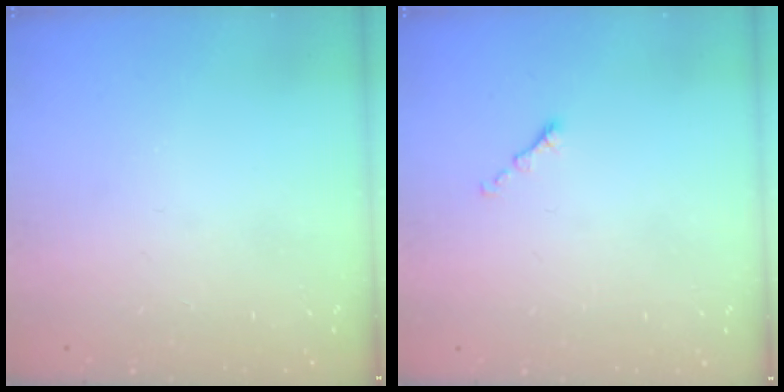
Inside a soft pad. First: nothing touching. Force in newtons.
{"total": 0.6, "press": 0.5, "slide": 0.2}